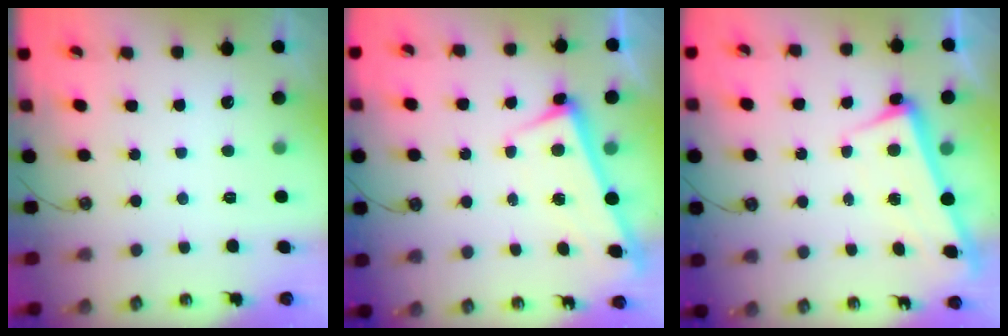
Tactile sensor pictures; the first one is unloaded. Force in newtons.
{"total": 2.7, "press": 2.7, "slide": 0.4}
{"total": 2.4, "press": 2.2, "slide": 0.8}